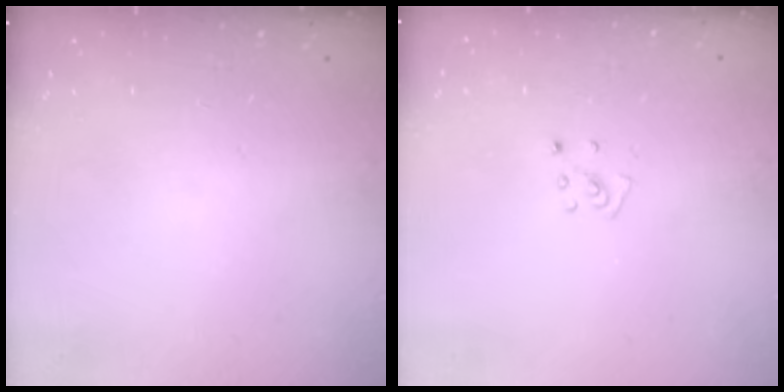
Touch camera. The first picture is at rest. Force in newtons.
{"total": 3.8, "press": 3.8, "slide": 0.4}